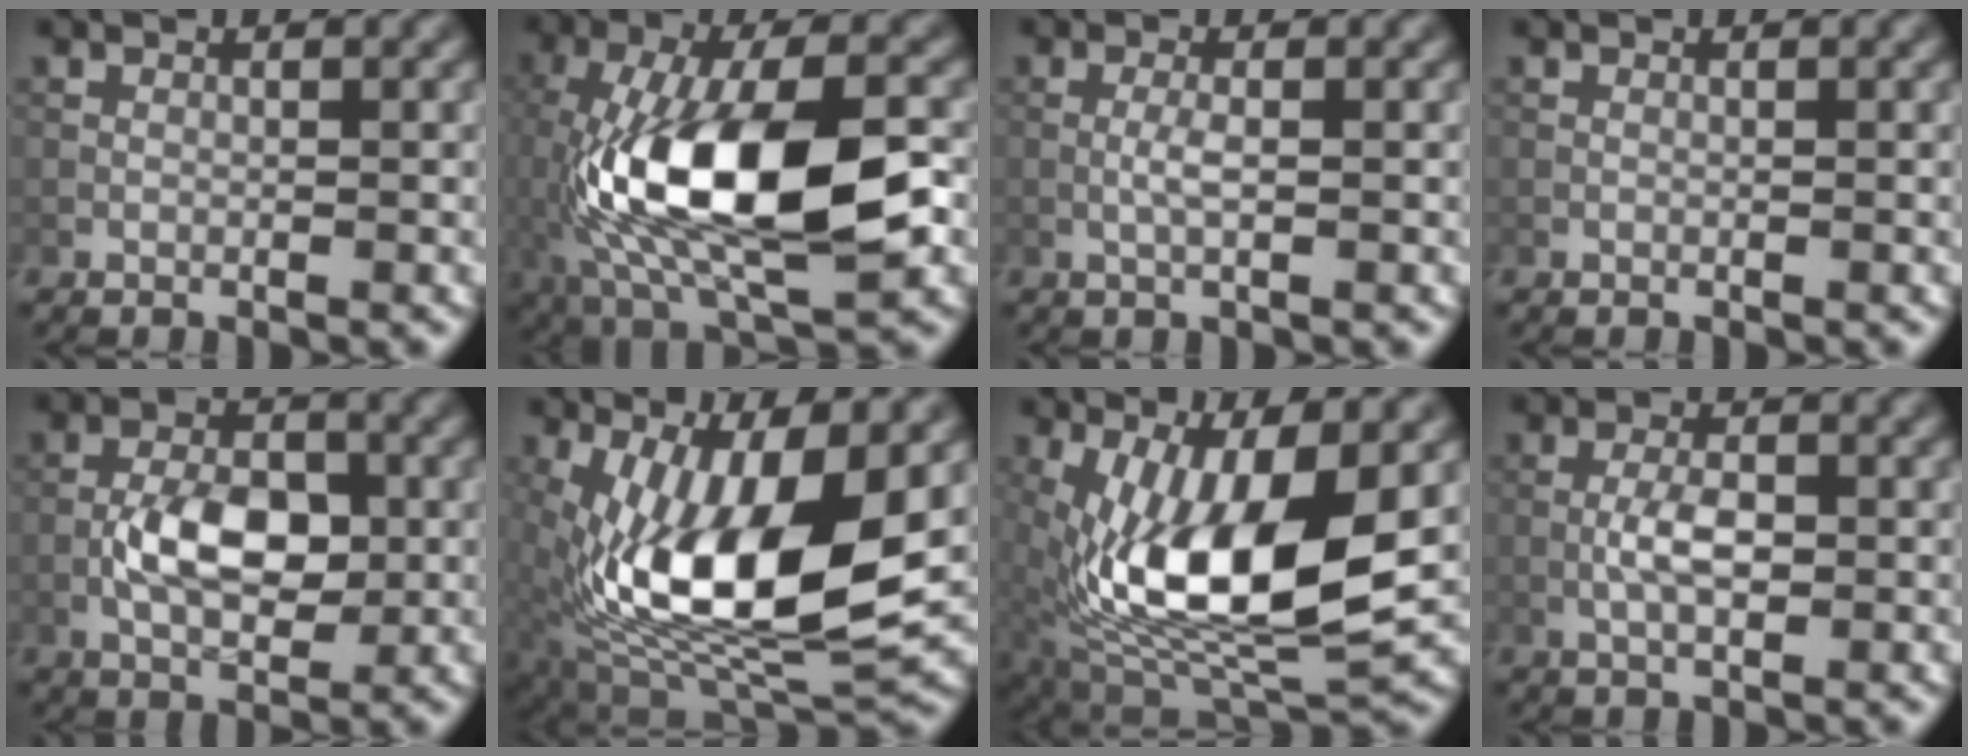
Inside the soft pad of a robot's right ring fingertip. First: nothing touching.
{"total": 13.1, "force": [-2.2, 5.5, 11.7], "torque": [-0.212, -0.002, -0.043]}
{"total": 1.5, "force": [-0.3, 0.2, 1.4], "torque": [-0.029, 0.001, -0.008]}
{"total": 0.0}
{"total": 5.5, "force": [-1.0, 3.0, 4.5], "torque": [-0.085, 0.001, -0.021]}
{"total": 15.4, "force": [-1.2, 5.9, 14.1], "torque": [-0.258, -0.001, -0.023]}
{"total": 13.8, "force": [-0.9, 5.4, 12.7], "torque": [-0.231, -0.014, -0.018]}
{"total": 2.9, "force": [-0.6, 1.1, 2.6], "torque": [-0.051, 0.002, -0.015]}